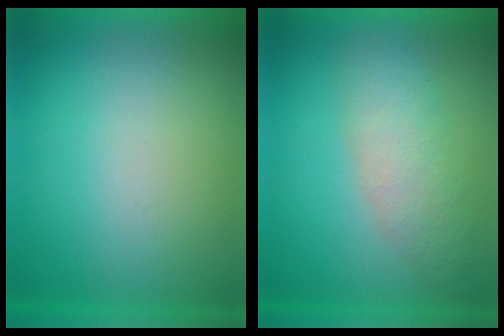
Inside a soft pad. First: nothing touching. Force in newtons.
{"total": 3.7}